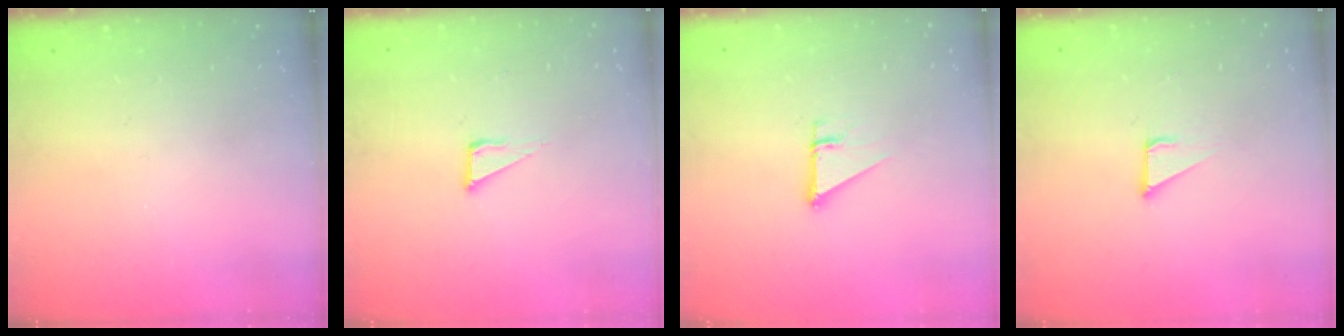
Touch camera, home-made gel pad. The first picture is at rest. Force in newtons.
{"total": 4.5, "press": 4.5, "slide": 0.3}
{"total": 2.7, "press": 2.7, "slide": 0.2}
{"total": 3.2, "press": 3.2, "slide": 0.1}